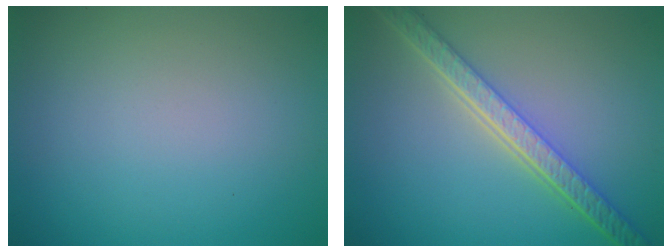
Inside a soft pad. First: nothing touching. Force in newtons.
{"total": 5.7, "press": 4.4, "slide": 3.6}